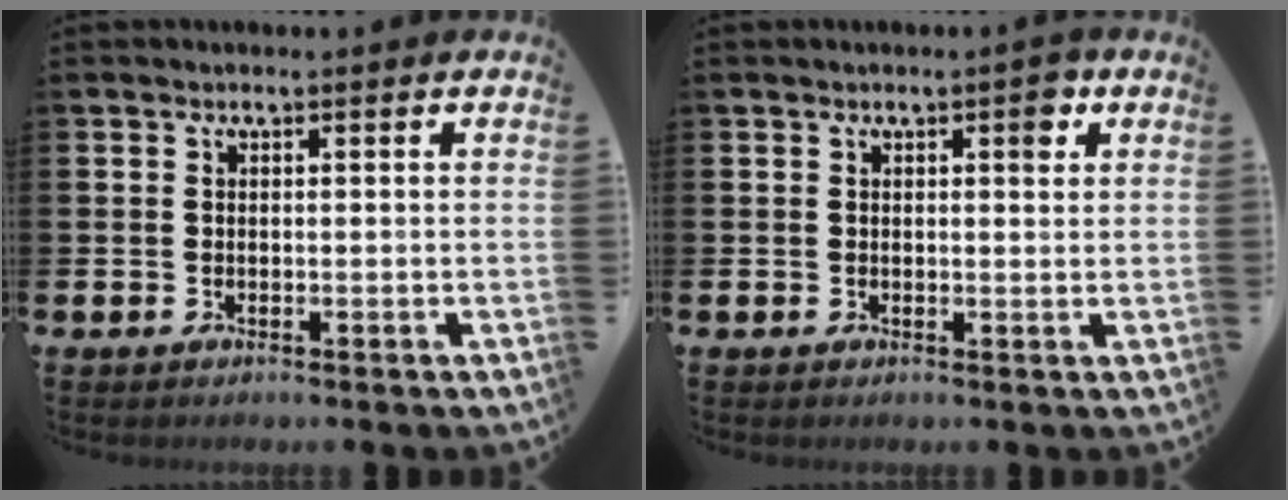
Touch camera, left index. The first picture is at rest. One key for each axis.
{"total": 2.5, "fx": 1.4, "fy": 0.7, "fz": 2.0, "tx": -0.013, "ty": -0.003, "tz": 0.016}